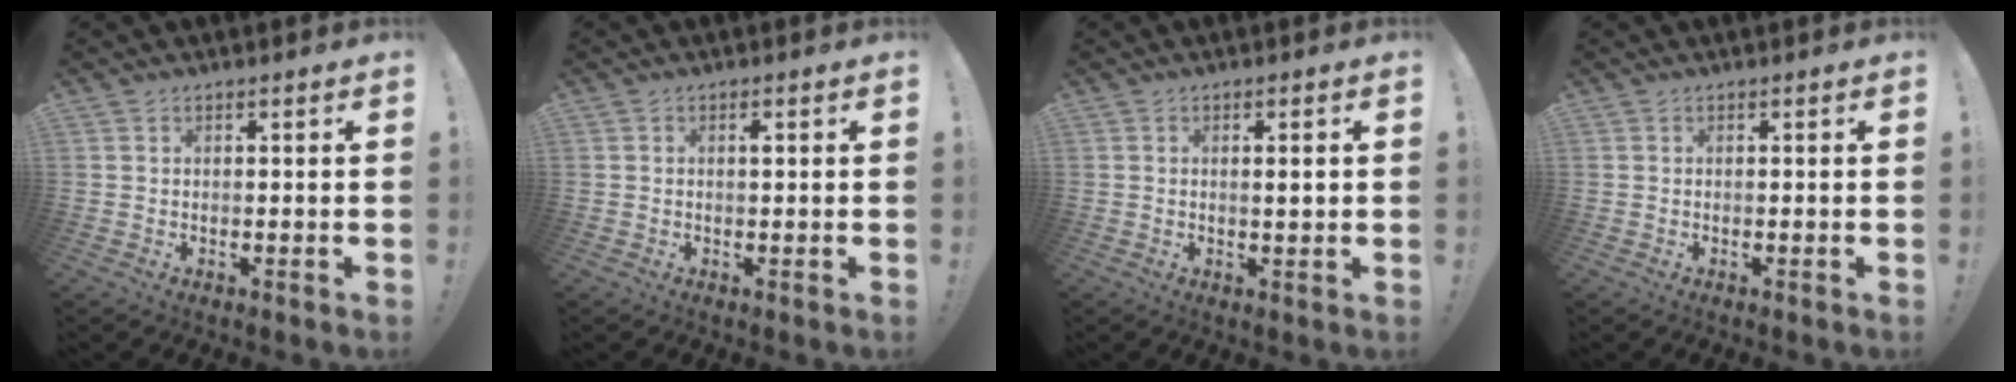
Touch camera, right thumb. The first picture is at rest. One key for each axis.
{"total": 0.8, "fx": 0.2, "fy": 0.4, "fz": 0.7, "tx": 0.000, "ty": -0.004, "tz": 0.000}
{"total": 2.2, "fx": 0.4, "fy": 0.1, "fz": 2.2, "tx": -0.026, "ty": -0.008, "tz": 0.003}
{"total": 0.0}